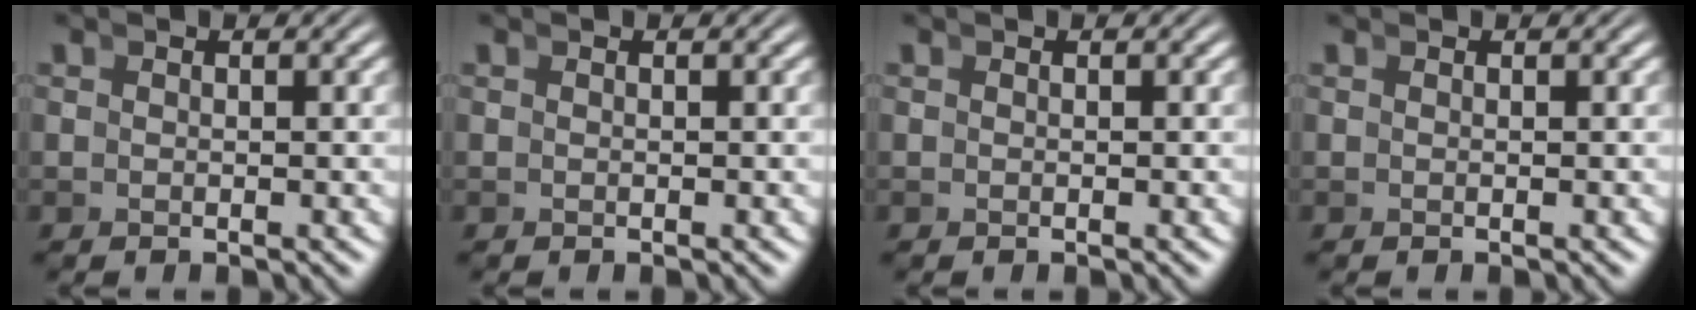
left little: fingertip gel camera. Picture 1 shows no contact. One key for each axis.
{"total": 0.0}
{"total": 0.0}
{"total": 0.0}